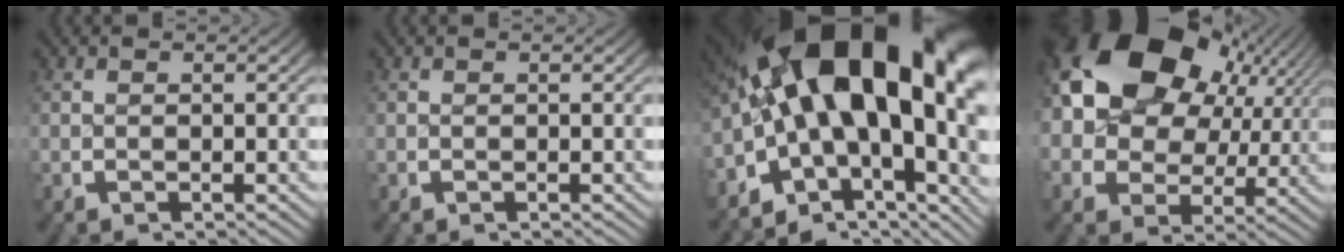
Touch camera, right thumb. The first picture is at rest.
{"total": 0.0}
{"total": 24.9, "force": [0.7, 15.1, 19.8], "torque": [-0.337, -0.030, 0.023]}
{"total": 16.1, "force": [4.1, 11.4, 10.6], "torque": [-0.231, -0.019, 0.073]}